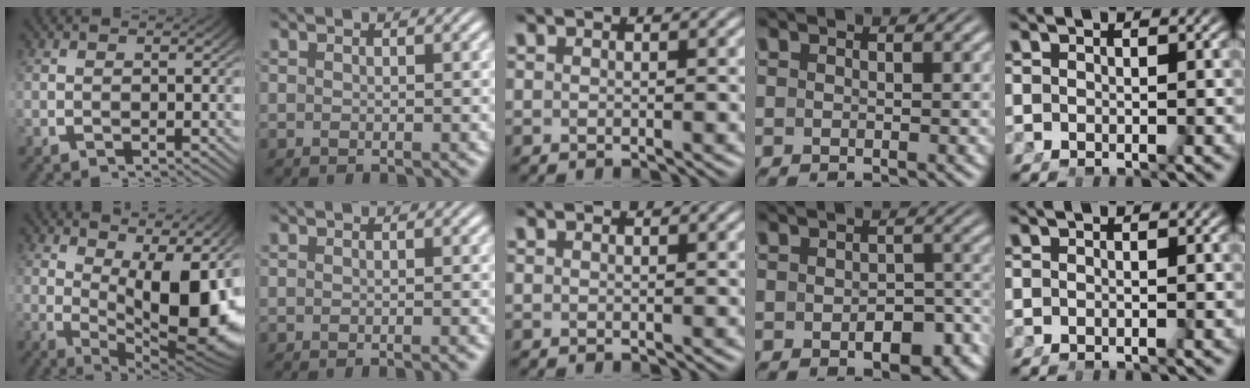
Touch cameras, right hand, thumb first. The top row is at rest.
{"thumb": {"total": 14.9, "force": [-0.5, 7.7, 12.7], "torque": [-0.201, -0.047, 0.023]}, "index": {"total": 0.8, "force": [-0.7, -0.2, 0.4], "torque": [-0.001, 0.003, -0.012]}, "ring": {"total": 4.3, "force": [-2.3, 2.1, 3.1], "torque": [-0.034, -0.011, -0.027]}}